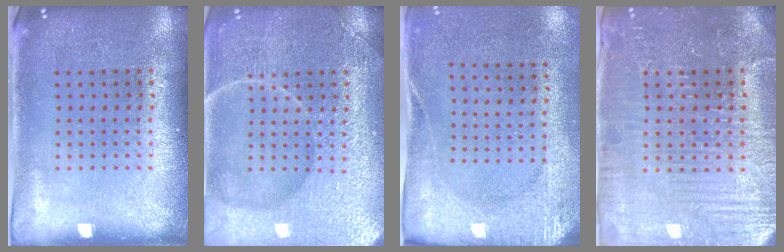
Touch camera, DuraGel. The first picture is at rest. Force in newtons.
{"total": 7.1, "press": 7.0, "slide": 0.9}
{"total": 2.7, "press": 2.1, "slide": 1.7}
{"total": 4.2, "press": 4.0, "slide": 1.0}